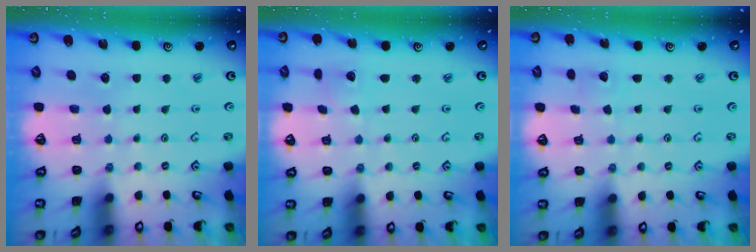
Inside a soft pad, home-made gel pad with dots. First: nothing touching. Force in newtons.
{"total": 1.5, "press": 1.5, "slide": 0.0}
{"total": 1.9, "press": 1.9, "slide": 0.3}